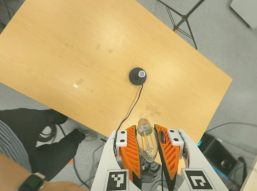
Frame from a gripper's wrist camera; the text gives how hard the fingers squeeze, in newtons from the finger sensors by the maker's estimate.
{"total": 21.9, "left": 24.0, "right": 19.8}